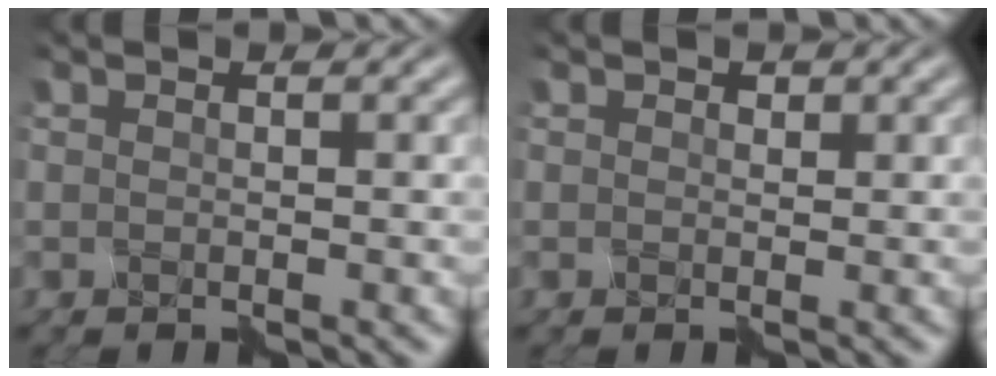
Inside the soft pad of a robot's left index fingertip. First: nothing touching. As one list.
[{"total": 0.6, "force": [0.4, 0.4, 0.1], "torque": [-0.003, 0.003, 0.007]}]